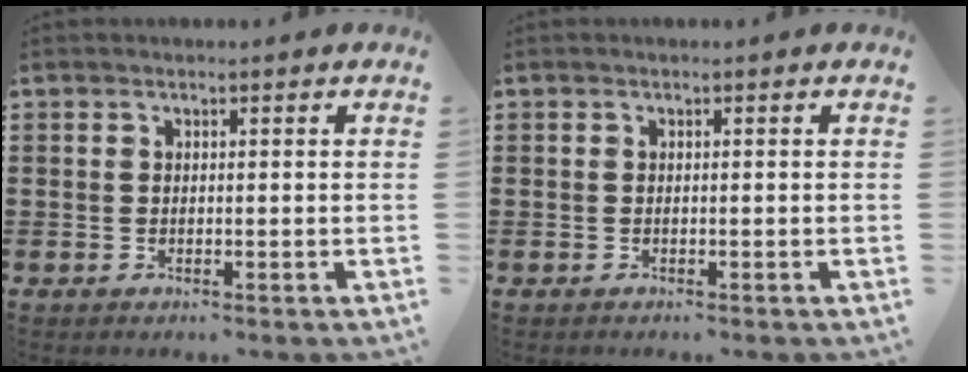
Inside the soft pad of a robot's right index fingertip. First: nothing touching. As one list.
[{"total": 0.0}]